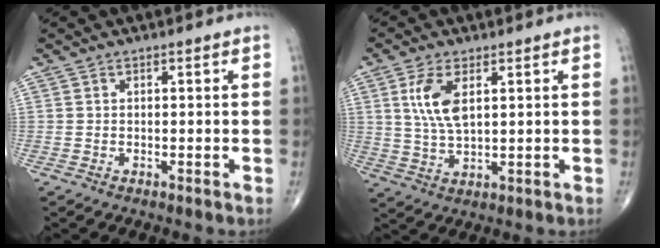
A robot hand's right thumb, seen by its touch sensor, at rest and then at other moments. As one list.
[{"total": 7.3, "force": [2.3, 3.2, 6.2], "torque": [-0.126, -0.013, 0.050]}]